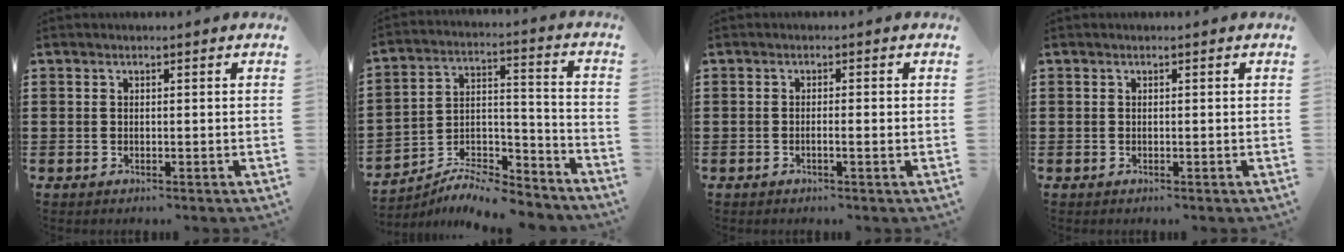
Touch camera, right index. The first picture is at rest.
{"total": 8.2, "force": [-7.6, 2.0, 2.5], "torque": [-0.032, 0.022, -0.144]}
{"total": 1.5, "force": [-0.5, -0.1, 1.4], "torque": [-0.024, -0.004, -0.009]}
{"total": 0.0}